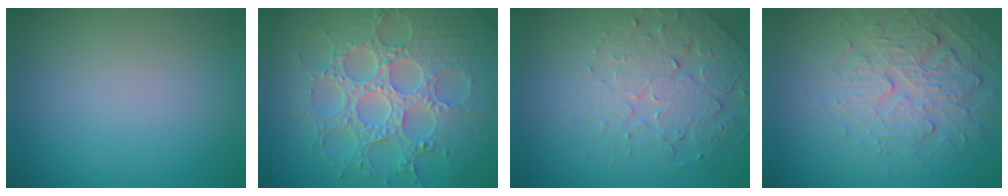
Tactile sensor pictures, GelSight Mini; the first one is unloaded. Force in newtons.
{"total": 8.8, "press": 6.5, "slide": 5.8}
{"total": 5.1, "press": 3.7, "slide": 3.5}
{"total": 4.0, "press": 3.5, "slide": 2.0}